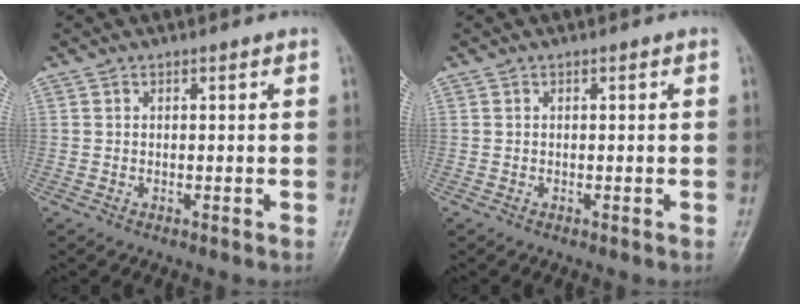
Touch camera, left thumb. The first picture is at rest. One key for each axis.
{"total": 0.0}